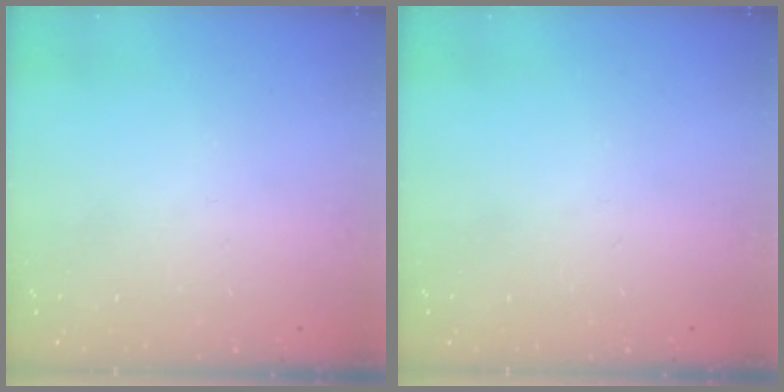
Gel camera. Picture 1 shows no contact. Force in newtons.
{"total": 0.0}